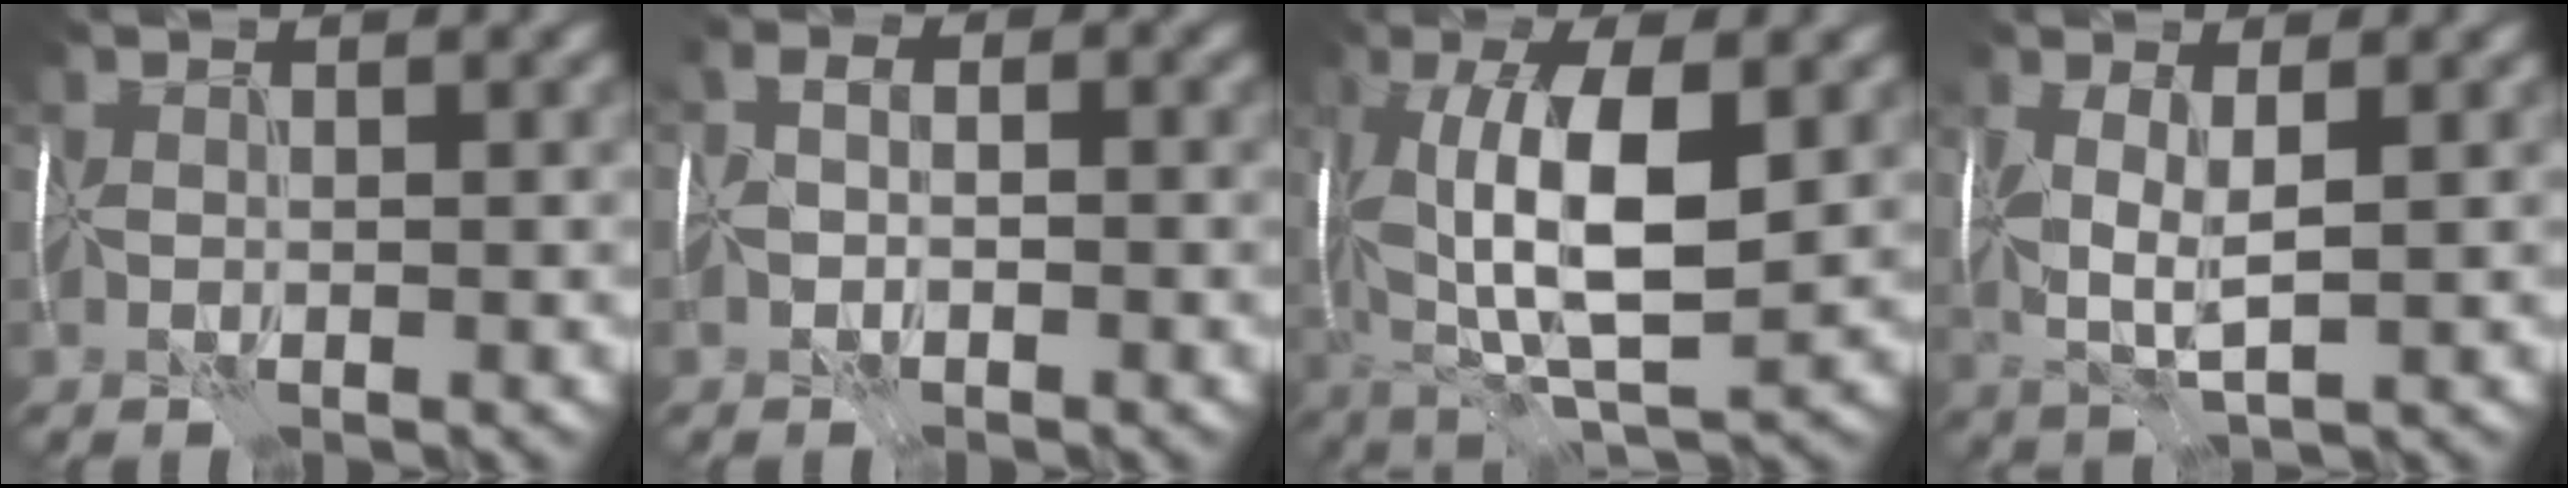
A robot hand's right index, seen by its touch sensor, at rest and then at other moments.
{"total": 1.0, "force": [-0.6, 0.8, 0.3], "torque": [-0.005, 0.012, -0.011]}
{"total": 10.0, "force": [1.5, 3.7, 9.1], "torque": [-0.178, 0.002, 0.027]}
{"total": 2.1, "force": [0.8, 0.3, 1.9], "torque": [-0.065, 0.002, 0.017]}